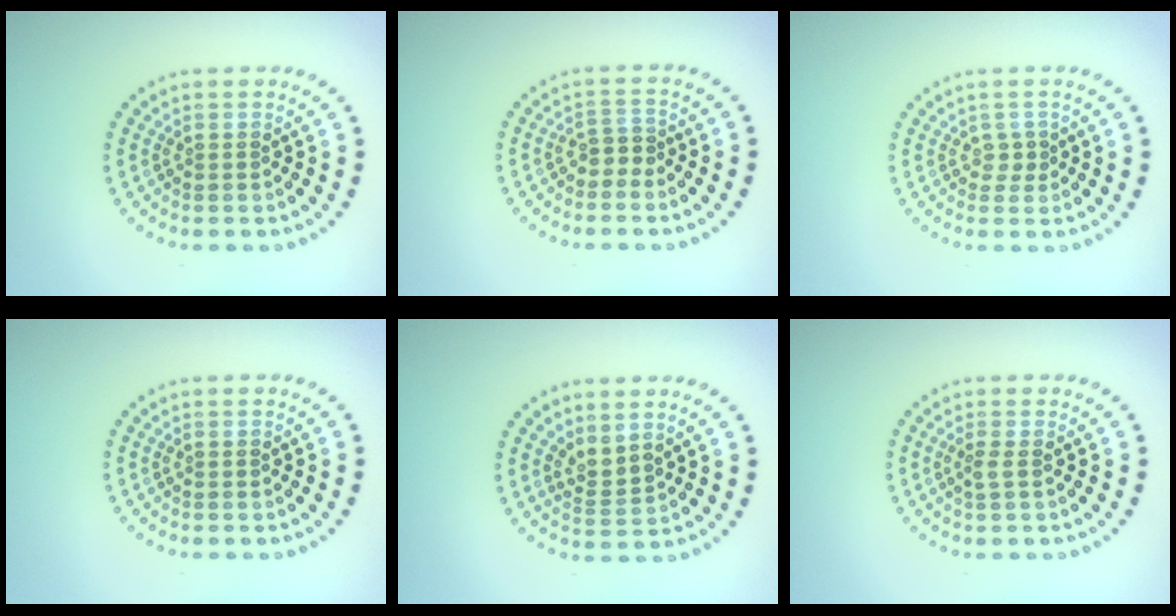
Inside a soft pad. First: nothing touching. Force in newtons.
{"total": 1.5, "press": 1.2, "slide": 0.9}
{"total": 0.9, "press": 0.7, "slide": 0.4}
{"total": 0.0}
{"total": 2.1, "press": 1.4, "slide": 1.6}
{"total": 0.9, "press": 0.7, "slide": 0.6}